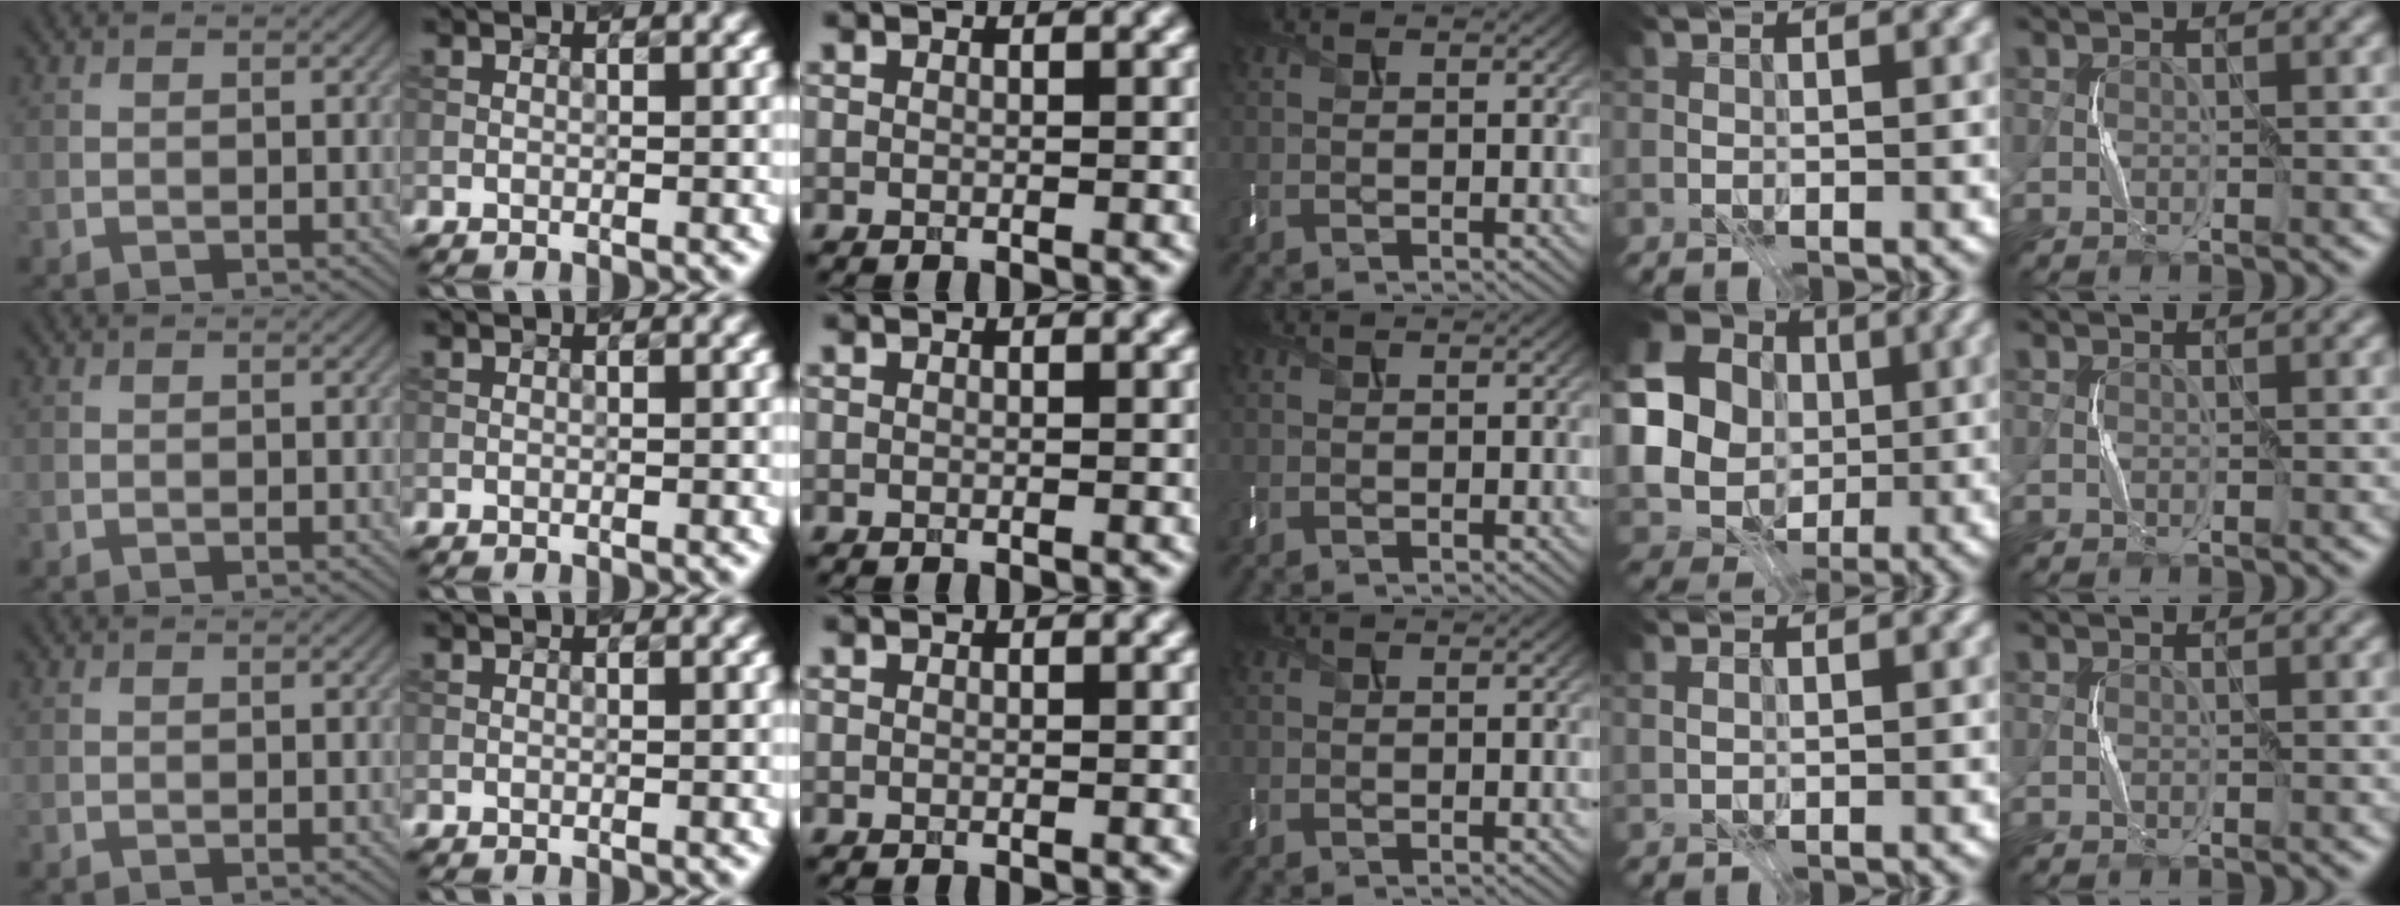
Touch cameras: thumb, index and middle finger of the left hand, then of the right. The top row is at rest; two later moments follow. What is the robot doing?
{"motion": "press", "object": "keyboard"}